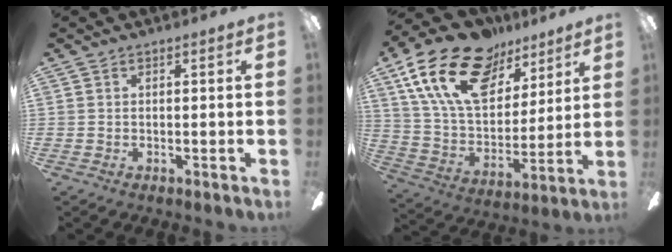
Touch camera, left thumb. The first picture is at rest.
{"total": 23.7, "force": [13.8, 13.4, 13.9], "torque": [-0.259, -0.067, 0.246]}